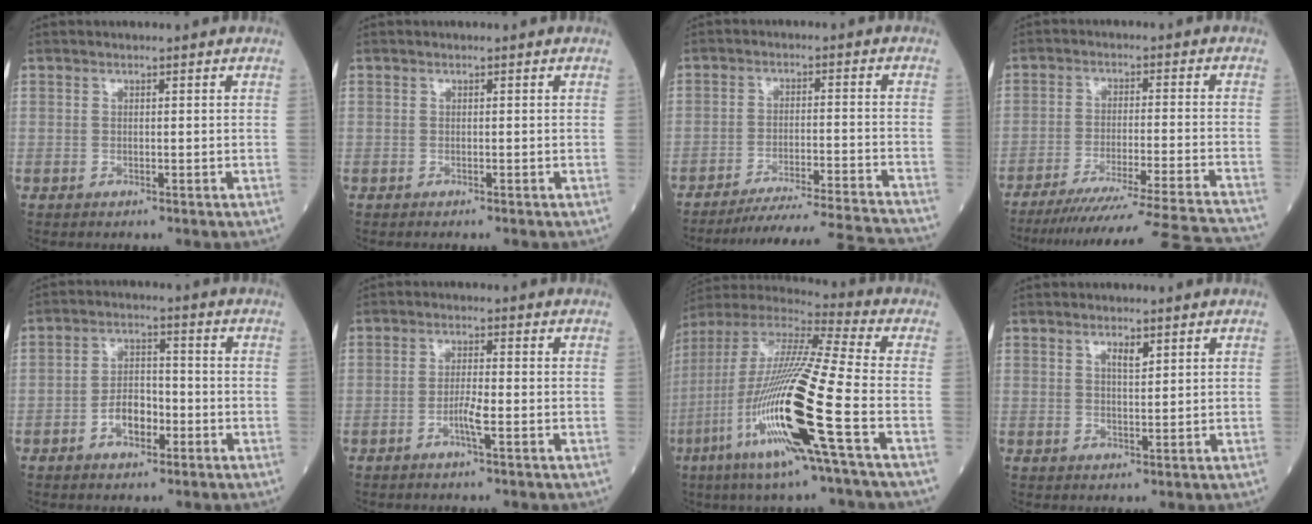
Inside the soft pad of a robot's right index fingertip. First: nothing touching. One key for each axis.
{"total": 1.1, "fx": -1.0, "fy": 0.0, "fz": 0.5, "tx": -0.002, "ty": 0.001, "tz": -0.013}
{"total": 18.2, "fx": -17.3, "fy": -1.9, "fz": 5.1, "tx": -0.059, "ty": -0.024, "tz": -0.244}
{"total": 25.0, "fx": -23.2, "fy": -2.4, "fz": 9.1, "tx": -0.081, "ty": -0.057, "tz": -0.315}
{"total": 5.2, "fx": -2.1, "fy": 2.9, "fz": 3.8, "tx": -0.072, "ty": 0.011, "tz": -0.037}
{"total": 2.8, "fx": -1.2, "fy": 0.0, "fz": 2.6, "tx": -0.053, "ty": -0.002, "tz": -0.023}
{"total": 22.2, "fx": -7.1, "fy": 0.1, "fz": 21.0, "tx": -0.448, "ty": -0.036, "tz": -0.143}
{"total": 2.0, "fx": 1.2, "fy": 0.4, "fz": 1.6, "tx": -0.029, "ty": -0.001, "tz": 0.021}